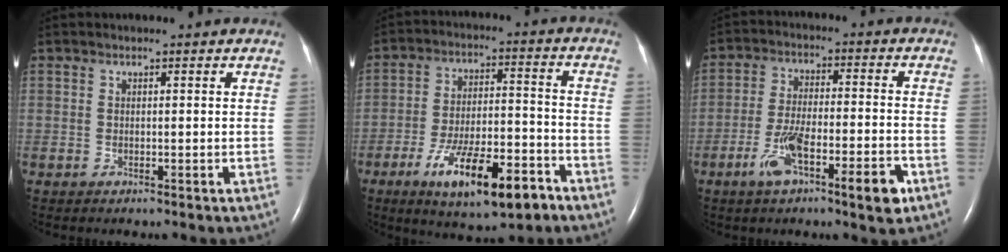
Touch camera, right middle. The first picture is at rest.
{"total": 14.0, "force": [-8.0, 3.8, 10.9], "torque": [-0.186, -0.001, -0.123]}
{"total": 10.6, "force": [-5.3, 1.8, 9.0], "torque": [-0.159, -0.001, -0.086]}